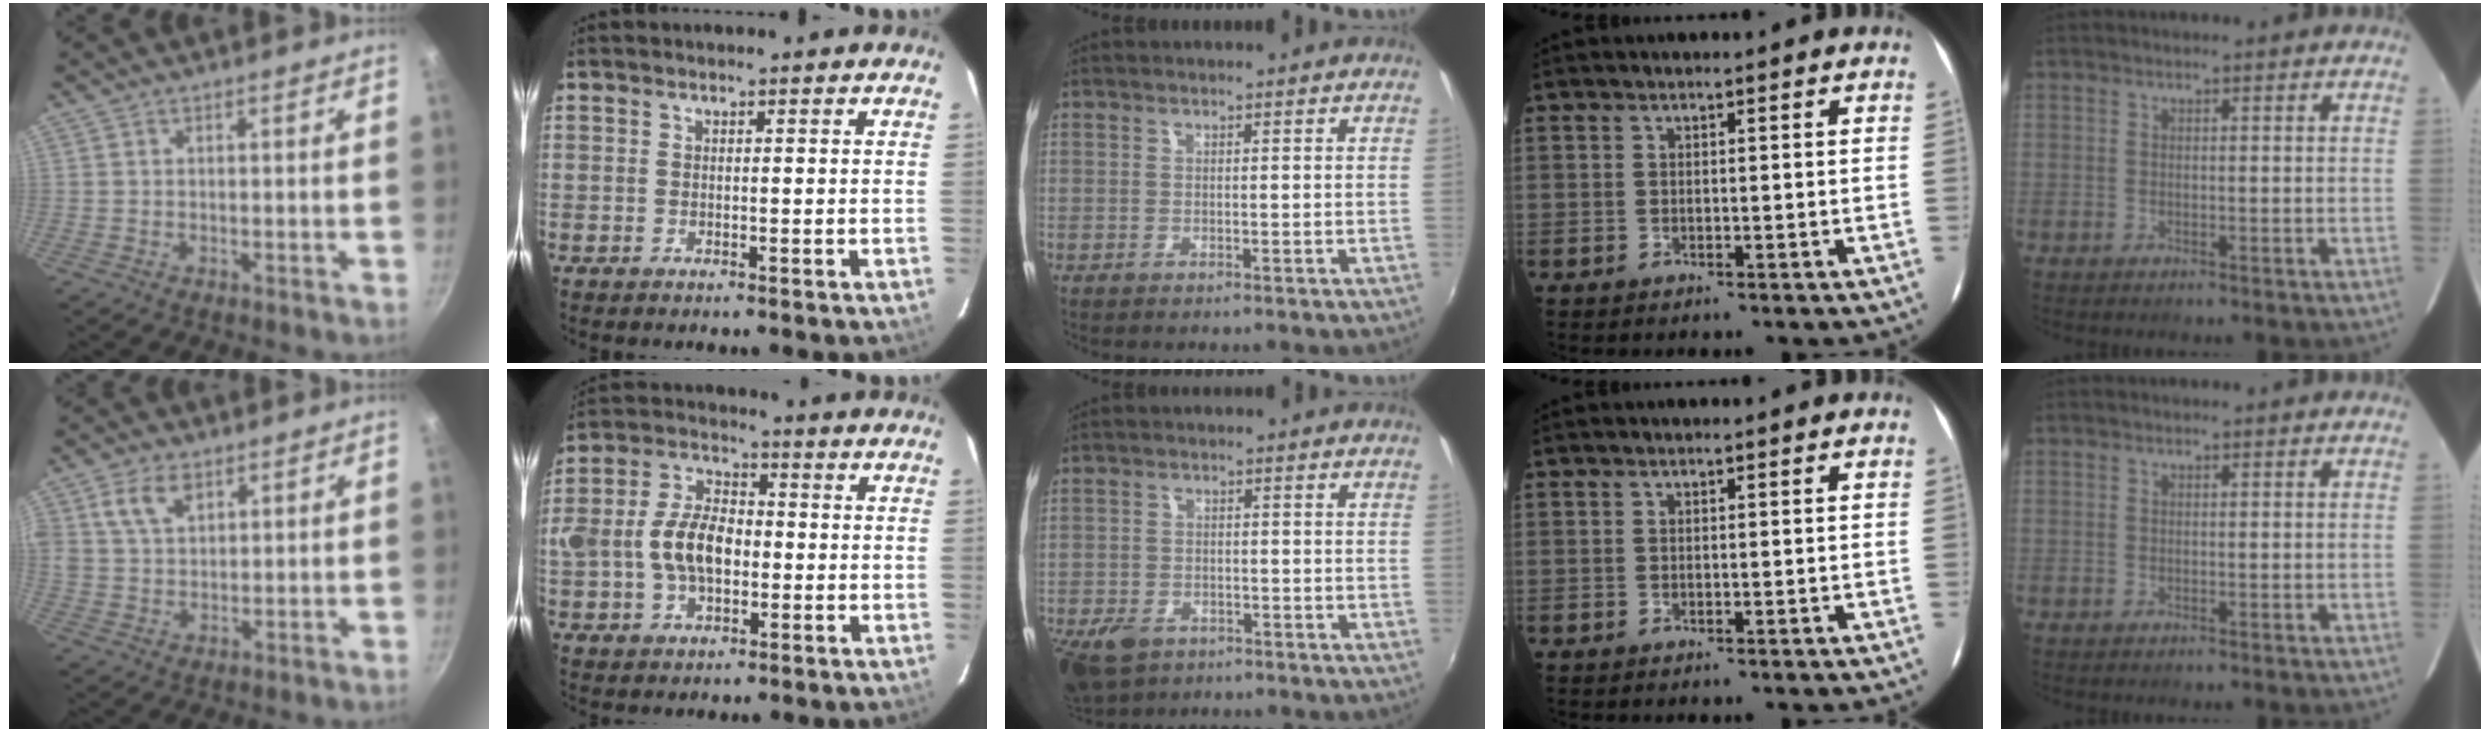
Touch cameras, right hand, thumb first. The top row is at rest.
{"thumb": {"total": 6.8, "force": [3.2, 4.4, 4.1], "torque": [-0.065, -0.006, 0.060]}, "index": {"total": 12.0, "force": [-1.6, 7.5, 9.2], "torque": [-0.190, 0.017, -0.029]}, "middle": {"total": 7.2, "force": [-4.7, 4.4, 3.3], "torque": [-0.087, -0.010, -0.081]}}